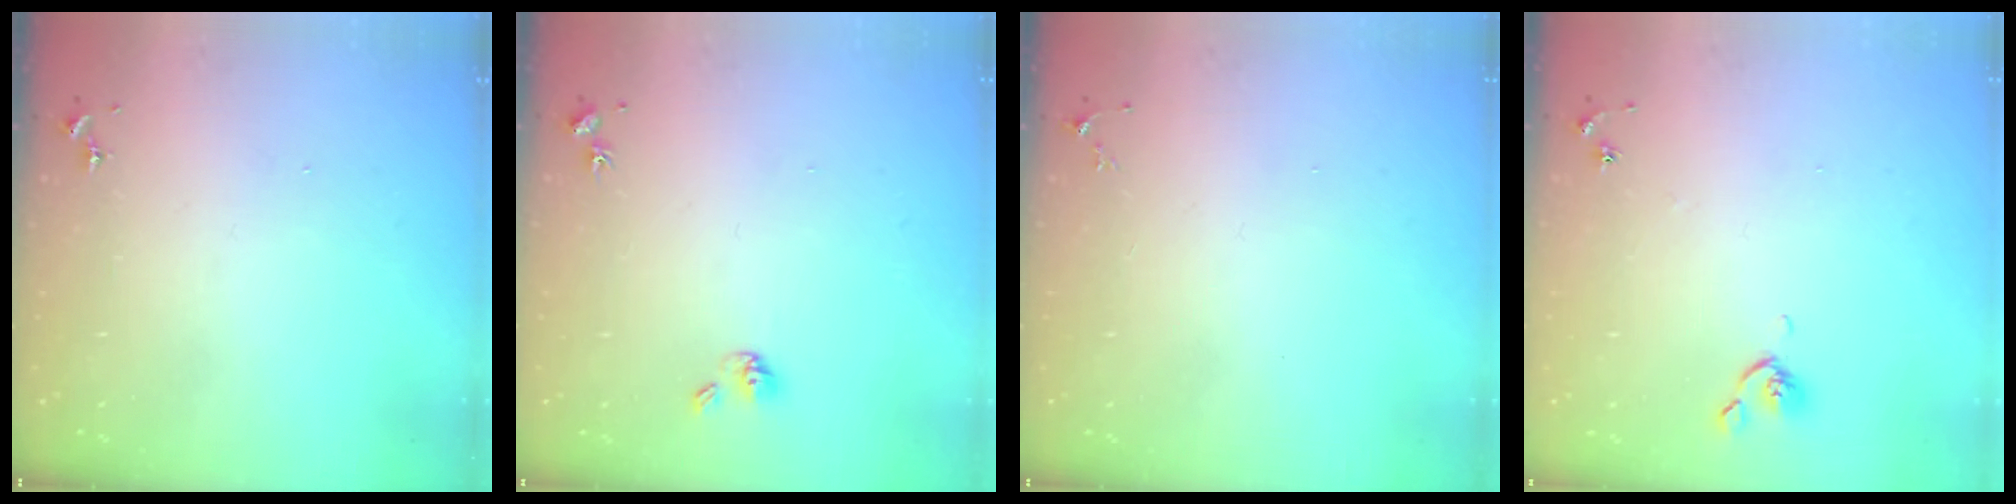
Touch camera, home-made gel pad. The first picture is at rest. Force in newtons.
{"total": 5.8, "press": 5.3, "slide": 2.3}
{"total": 3.5, "press": 3.5, "slide": 0.5}
{"total": 4.4, "press": 4.3, "slide": 0.8}